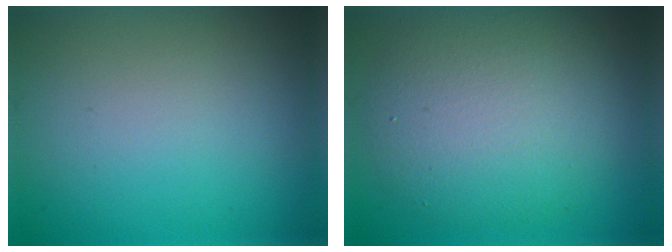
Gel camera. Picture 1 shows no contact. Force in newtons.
{"total": 7.5, "press": 7.5, "slide": 0.6}